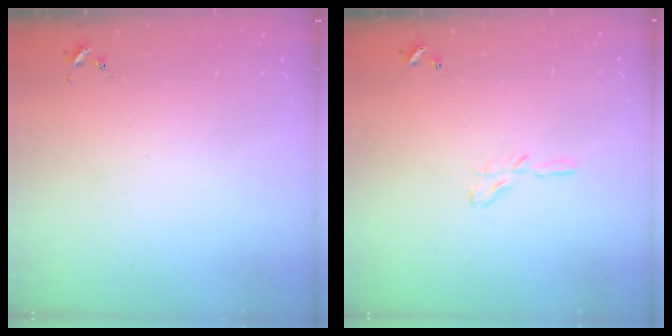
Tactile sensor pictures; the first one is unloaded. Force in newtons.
{"total": 3.8, "press": 3.8, "slide": 0.3}